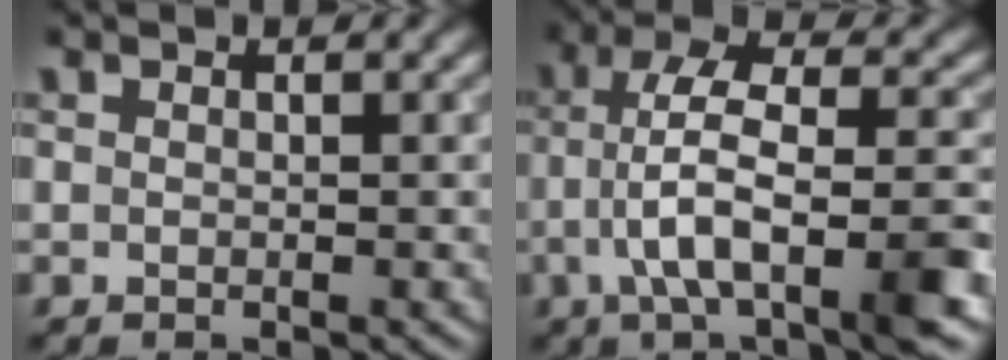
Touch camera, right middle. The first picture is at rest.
{"total": 8.4, "force": [-2.3, 2.8, 7.6], "torque": [-0.132, 0.015, -0.044]}